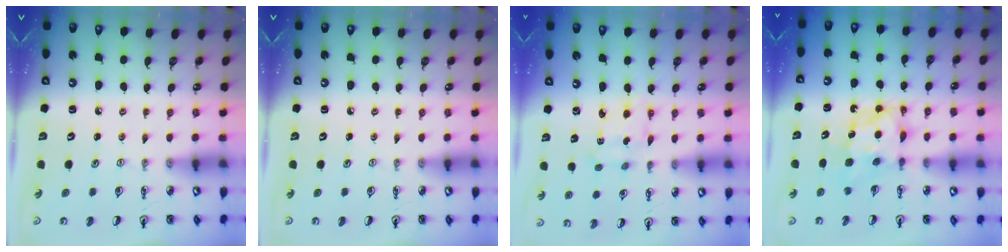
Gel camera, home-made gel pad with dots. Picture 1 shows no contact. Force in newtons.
{"total": 0.0}
{"total": 2.1, "press": 2.0, "slide": 0.8}
{"total": 7.2, "press": 7.2, "slide": 0.4}